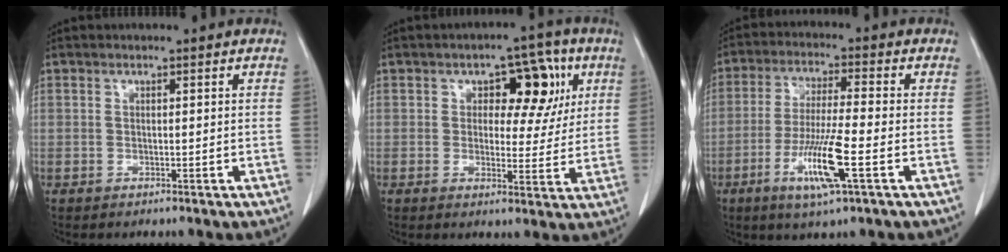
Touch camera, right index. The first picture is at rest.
{"total": 8.7, "force": [2.9, 4.8, 6.7], "torque": [-0.070, 0.023, 0.037]}
{"total": 10.0, "force": [-3.8, 0.2, 9.3], "torque": [-0.178, -0.016, -0.070]}